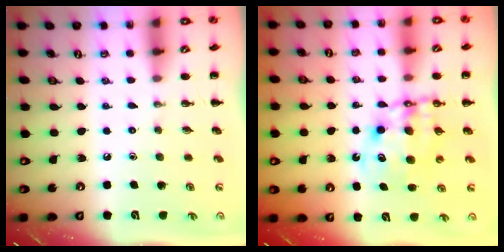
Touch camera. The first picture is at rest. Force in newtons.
{"total": 9.5, "press": 9.2, "slide": 2.6}